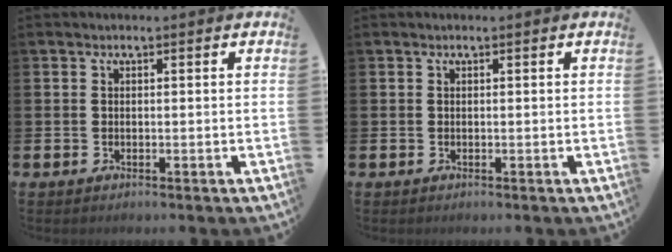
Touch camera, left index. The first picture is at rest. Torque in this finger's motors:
{"motor_torque": [-0.19, 0.15, 0.06, -0.01]}